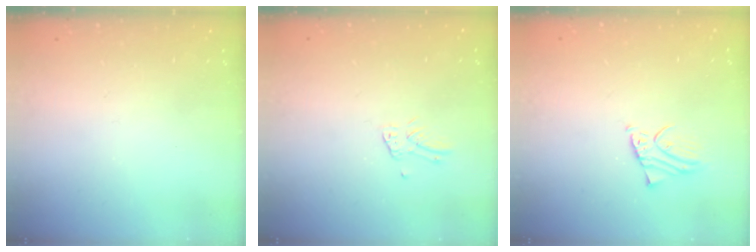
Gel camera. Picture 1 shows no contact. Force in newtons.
{"total": 1.3, "press": 1.3, "slide": 0.1}
{"total": 1.9, "press": 1.9, "slide": 0.1}